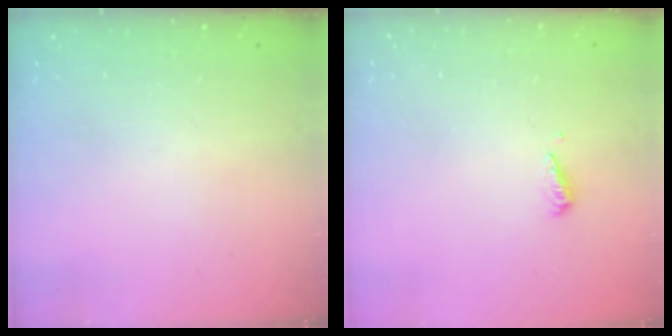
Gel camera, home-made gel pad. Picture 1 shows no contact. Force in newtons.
{"total": 3.1, "press": 3.1, "slide": 0.2}